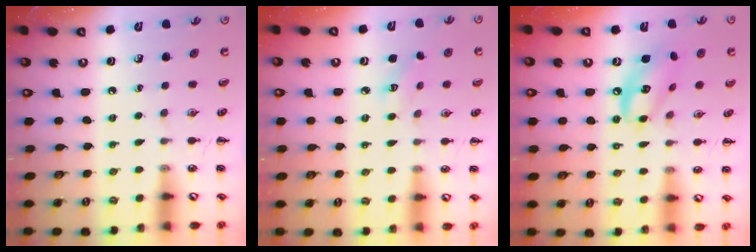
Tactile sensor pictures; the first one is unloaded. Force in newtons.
{"total": 2.9, "press": 2.8, "slide": 0.8}
{"total": 10.6, "press": 10.4, "slide": 1.7}